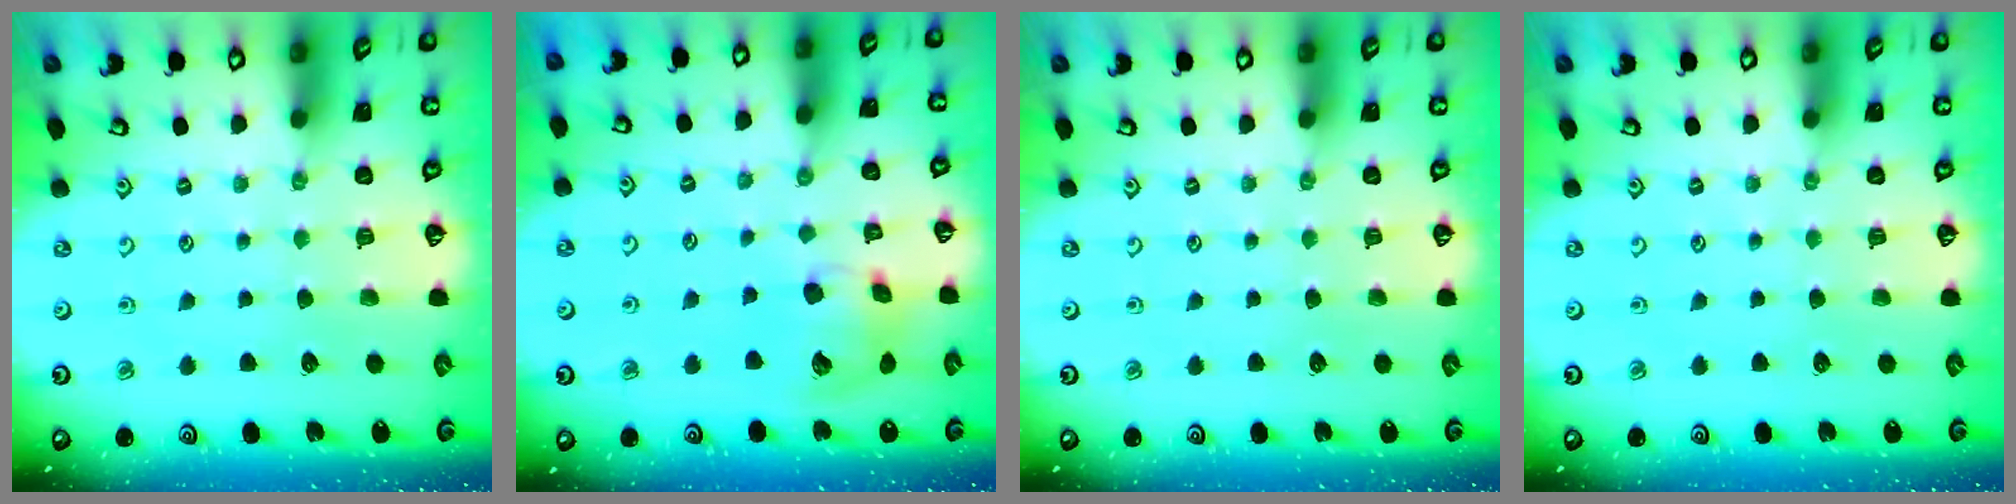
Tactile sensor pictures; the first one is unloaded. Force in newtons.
{"total": 13.3, "press": 13.1, "slide": 2.1}
{"total": 0.0}
{"total": 0.0}